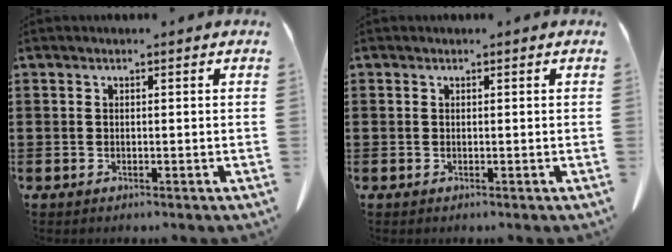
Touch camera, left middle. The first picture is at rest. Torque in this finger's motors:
{"motor_torque": [-0.07, -0.08, 0.00, 0.01]}